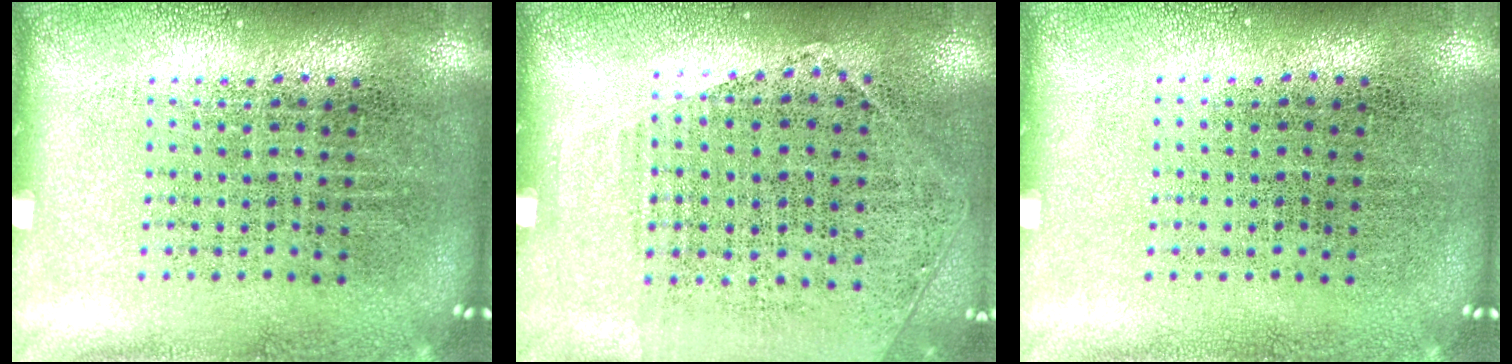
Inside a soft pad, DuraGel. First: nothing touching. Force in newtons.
{"total": 1.2, "press": 1.0, "slide": 0.7}
{"total": 0.0}